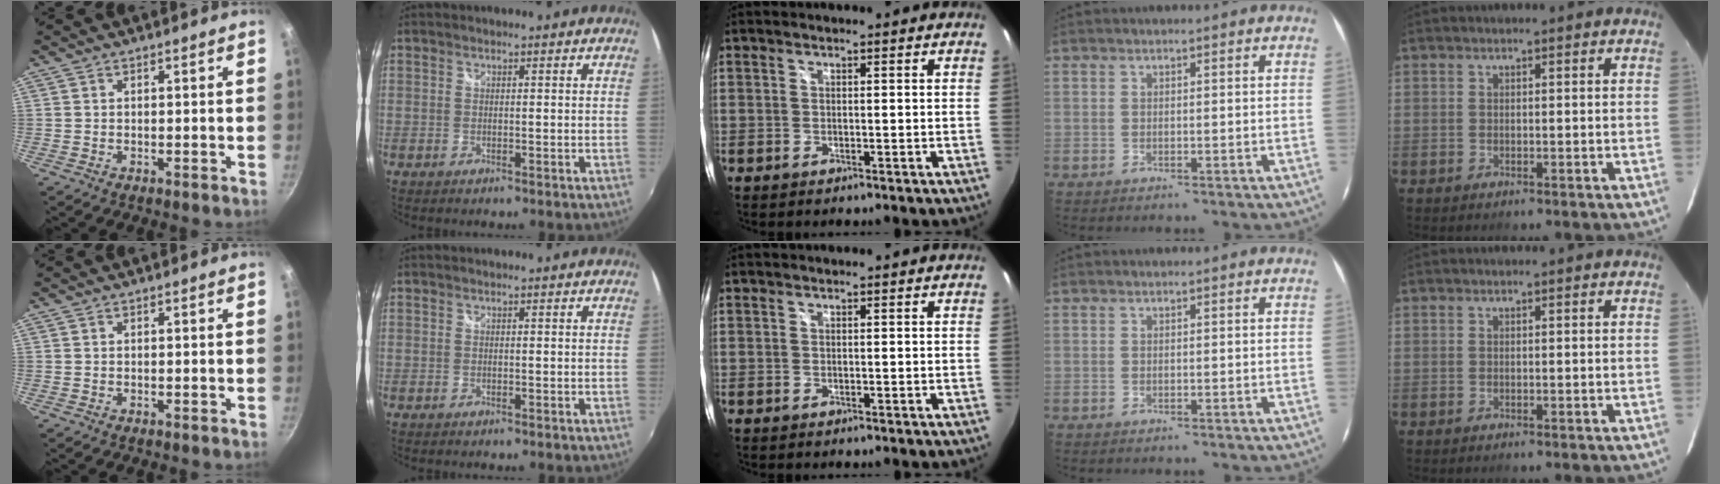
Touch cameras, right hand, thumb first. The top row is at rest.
{}